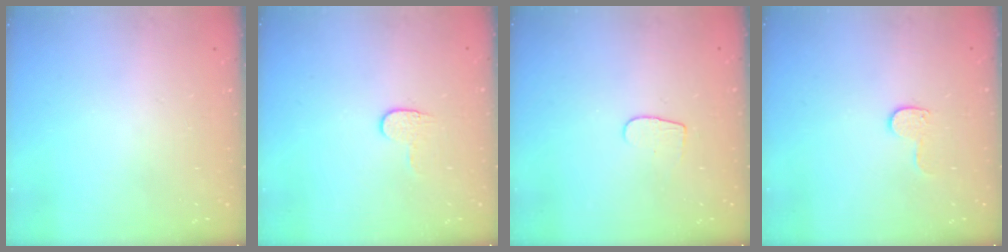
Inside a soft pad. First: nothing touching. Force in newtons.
{"total": 4.5, "press": 4.5, "slide": 0.4}
{"total": 3.9, "press": 3.9, "slide": 0.4}
{"total": 6.9, "press": 6.9, "slide": 0.5}